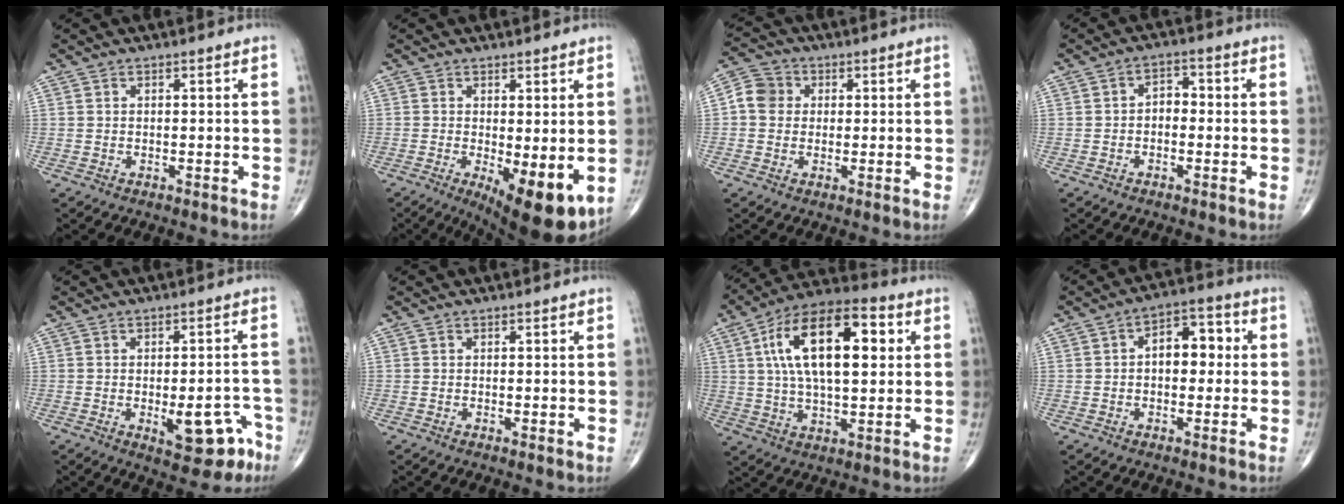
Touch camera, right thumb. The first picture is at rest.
{"total": 10.5, "force": [-2.5, 3.5, 9.6], "torque": [-0.129, -0.024, -0.026]}
{"total": 5.4, "force": [0.5, 4.9, 2.2], "torque": [-0.027, 0.012, -0.003]}
{"total": 3.4, "force": [-0.5, 2.3, 2.4], "torque": [-0.022, 0.017, -0.018]}
{"total": 9.9, "force": [-4.1, 4.4, 7.8], "torque": [-0.071, 0.026, -0.043]}
{"total": 0.5, "force": [0.0, 0.1, 0.5], "torque": [-0.010, -0.003, -0.002]}
{"total": 20.1, "force": [4.8, 9.2, 17.2], "torque": [-0.282, 0.014, 0.073]}
{"total": 8.2, "force": [0.7, 5.0, 6.4], "torque": [-0.065, 0.025, 0.002]}